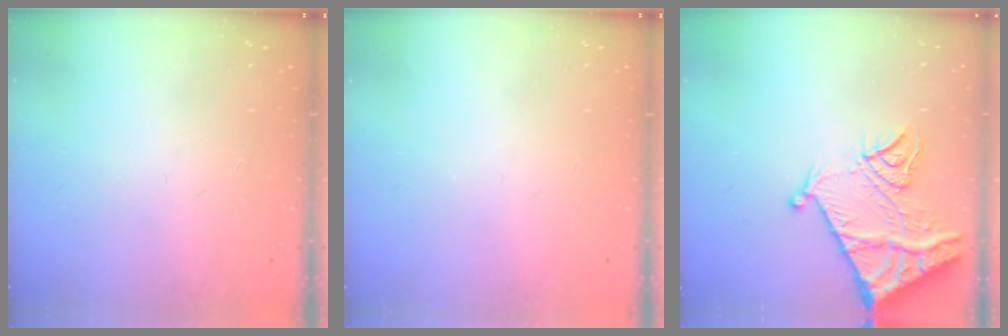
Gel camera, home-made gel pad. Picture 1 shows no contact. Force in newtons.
{"total": 0.0}
{"total": 12.8, "press": 12.7, "slide": 1.2}